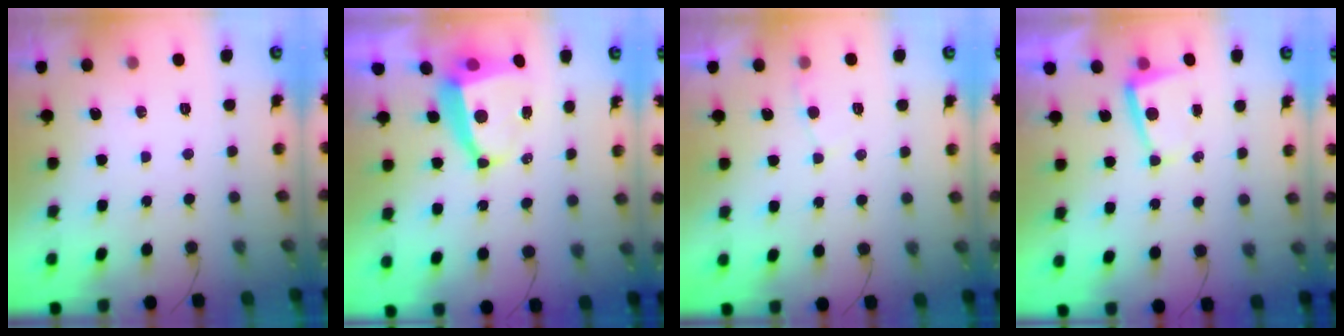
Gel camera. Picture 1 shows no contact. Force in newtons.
{"total": 8.3, "press": 8.3, "slide": 1.0}
{"total": 3.0, "press": 3.0, "slide": 0.3}
{"total": 2.9, "press": 2.9, "slide": 0.4}